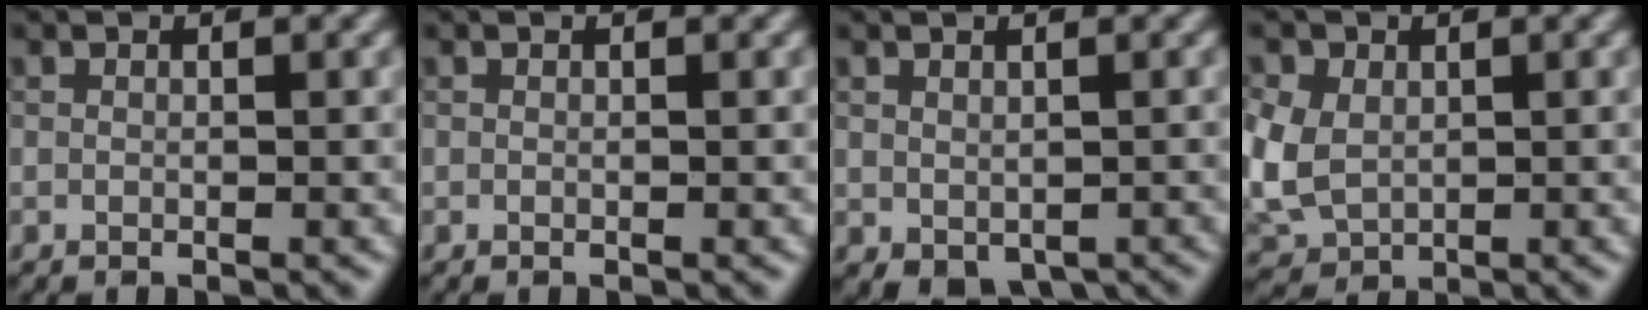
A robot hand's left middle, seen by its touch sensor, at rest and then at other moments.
{"total": 0.0}
{"total": 2.4, "force": [-0.6, 1.6, 1.6], "torque": [-0.025, -0.015, 0.002]}
{"total": 5.4, "force": [0.5, 4.2, 3.3], "torque": [-0.099, 0.000, 0.009]}